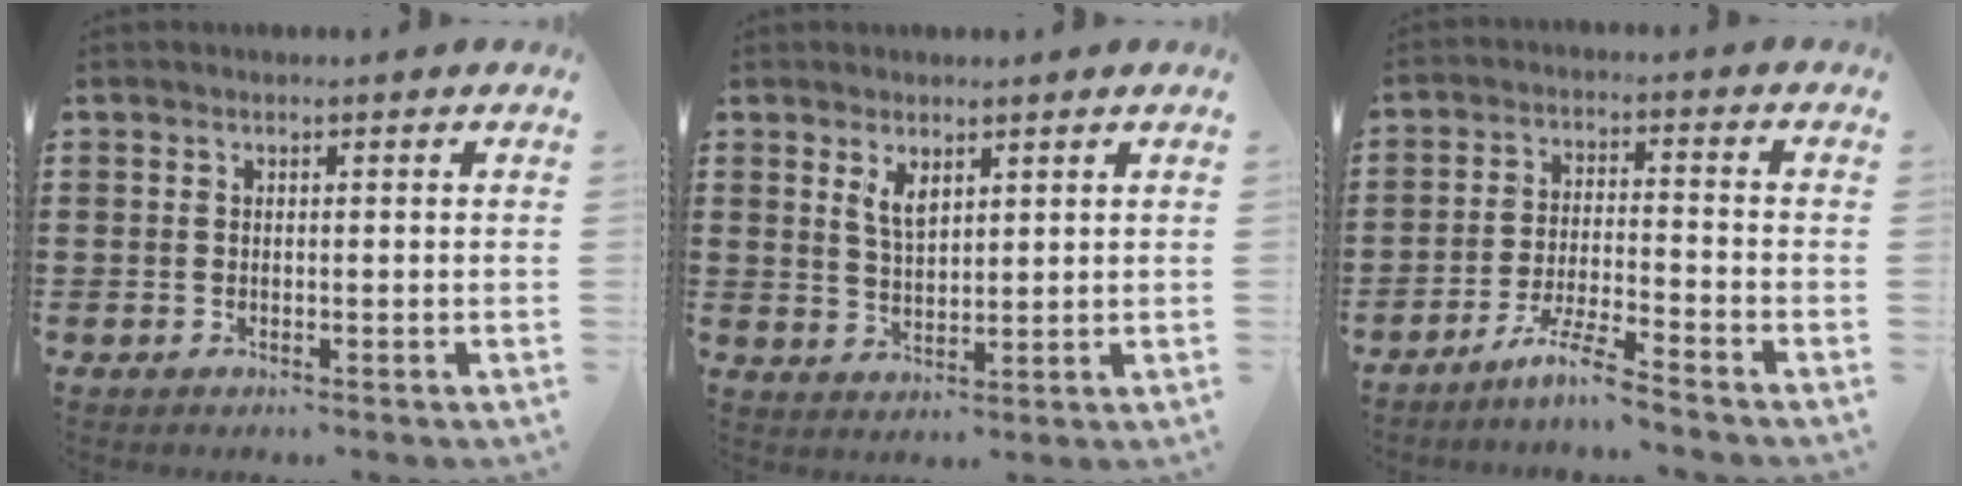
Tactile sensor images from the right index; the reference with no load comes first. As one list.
[{"total": 3.4, "force": [2.0, 1.5, 2.2], "torque": [-0.048, 0.004, 0.037]}, {"total": 6.1, "force": [-5.4, -0.5, 2.9], "torque": [-0.069, -0.014, -0.106]}]